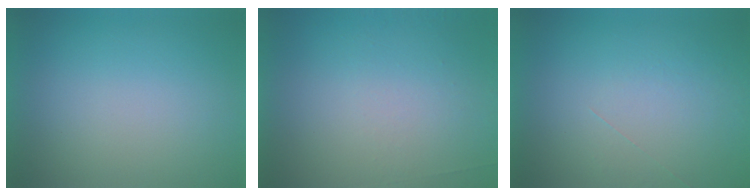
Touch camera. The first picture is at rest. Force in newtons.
{"total": 6.8}
{"total": 1.1}